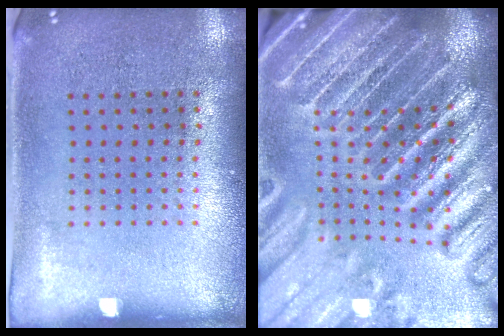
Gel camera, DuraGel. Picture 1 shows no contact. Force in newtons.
{"total": 5.5, "press": 4.8, "slide": 2.7}